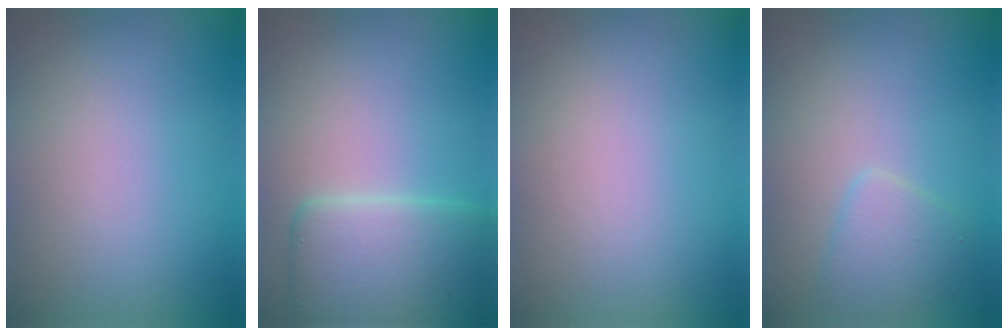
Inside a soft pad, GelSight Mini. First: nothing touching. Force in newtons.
{"total": 6.4, "press": 6.4, "slide": 0.3}
{"total": 0.0}
{"total": 2.3, "press": 2.3, "slide": 0.1}